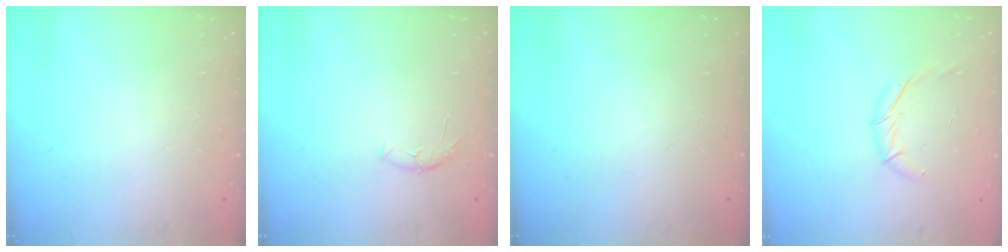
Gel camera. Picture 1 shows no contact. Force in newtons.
{"total": 5.6, "press": 5.5, "slide": 1.1}
{"total": 0.0}
{"total": 5.8, "press": 5.7, "slide": 1.3}